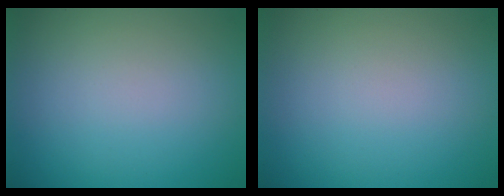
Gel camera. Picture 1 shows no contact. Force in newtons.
{"total": 0.0}